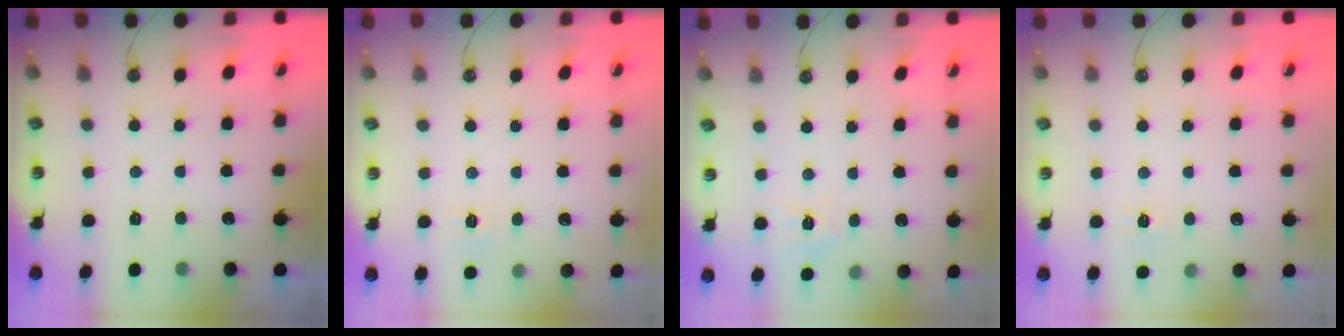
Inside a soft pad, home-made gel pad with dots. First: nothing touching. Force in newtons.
{"total": 4.4, "press": 4.3, "slide": 0.5}
{"total": 6.2, "press": 6.2, "slide": 0.6}
{"total": 4.9, "press": 4.8, "slide": 0.6}